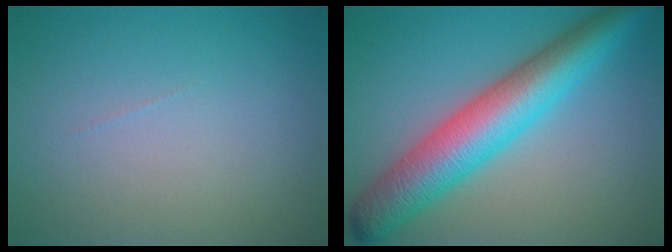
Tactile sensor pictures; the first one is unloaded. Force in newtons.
{"total": 8.4, "press": 8.4, "slide": 0.2}